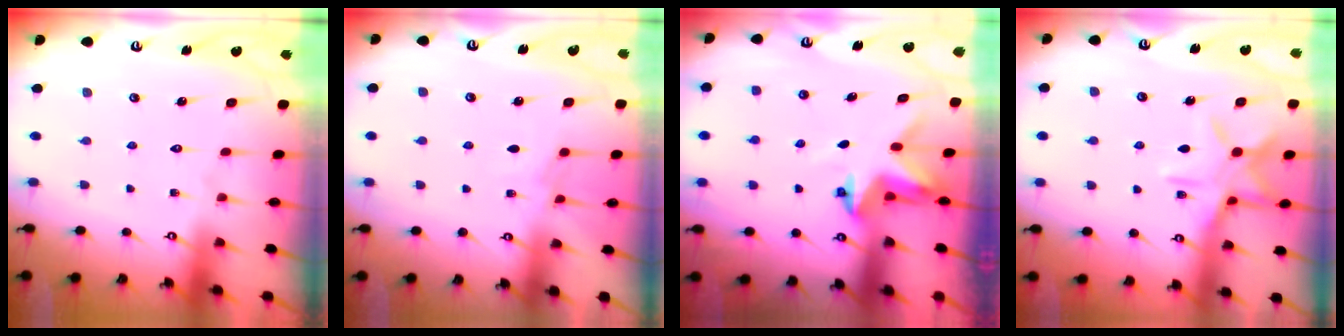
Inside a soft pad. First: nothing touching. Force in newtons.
{"total": 4.8, "press": 4.7, "slide": 0.5}
{"total": 3.3, "press": 3.3, "slide": 0.2}
{"total": 11.5, "press": 11.4, "slide": 0.8}